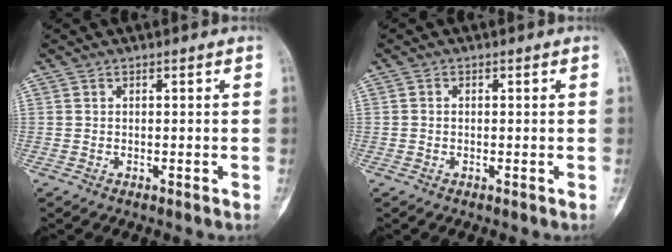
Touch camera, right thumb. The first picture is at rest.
{"total": 0.6, "force": [-0.2, 0.5, 0.2], "torque": [0.005, 0.003, -0.007]}